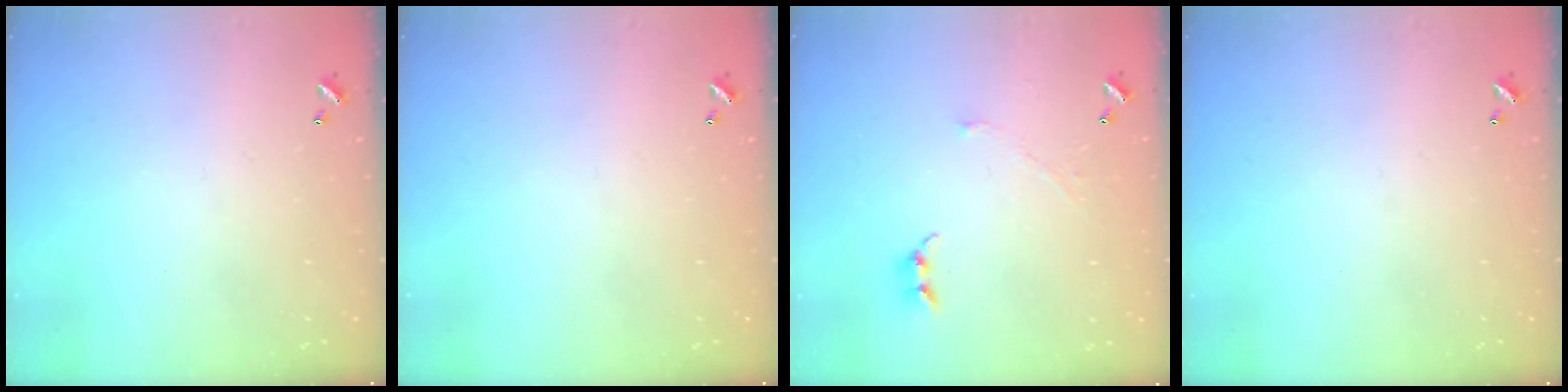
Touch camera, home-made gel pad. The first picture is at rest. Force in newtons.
{"total": 0.0}
{"total": 2.3, "press": 2.2, "slide": 0.3}
{"total": 0.0}